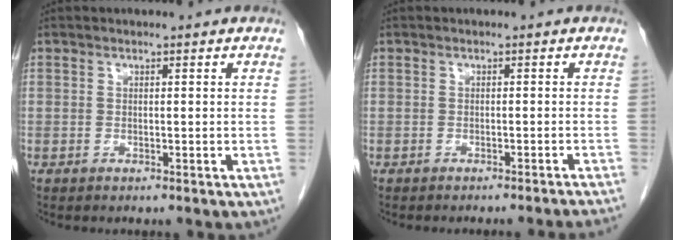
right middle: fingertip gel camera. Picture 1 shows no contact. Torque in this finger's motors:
{"motor_torque": [0.07, -0.06, 0.00, 0.00]}